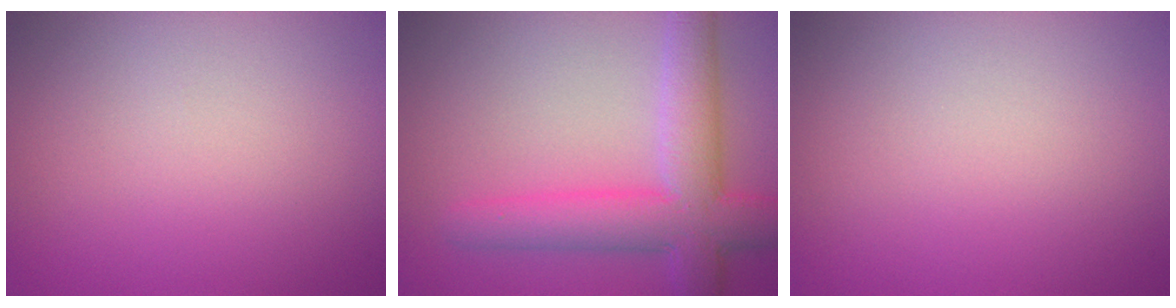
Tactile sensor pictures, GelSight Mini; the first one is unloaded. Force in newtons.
{"total": 6.8, "press": 6.8, "slide": 0.2}
{"total": 0.0}